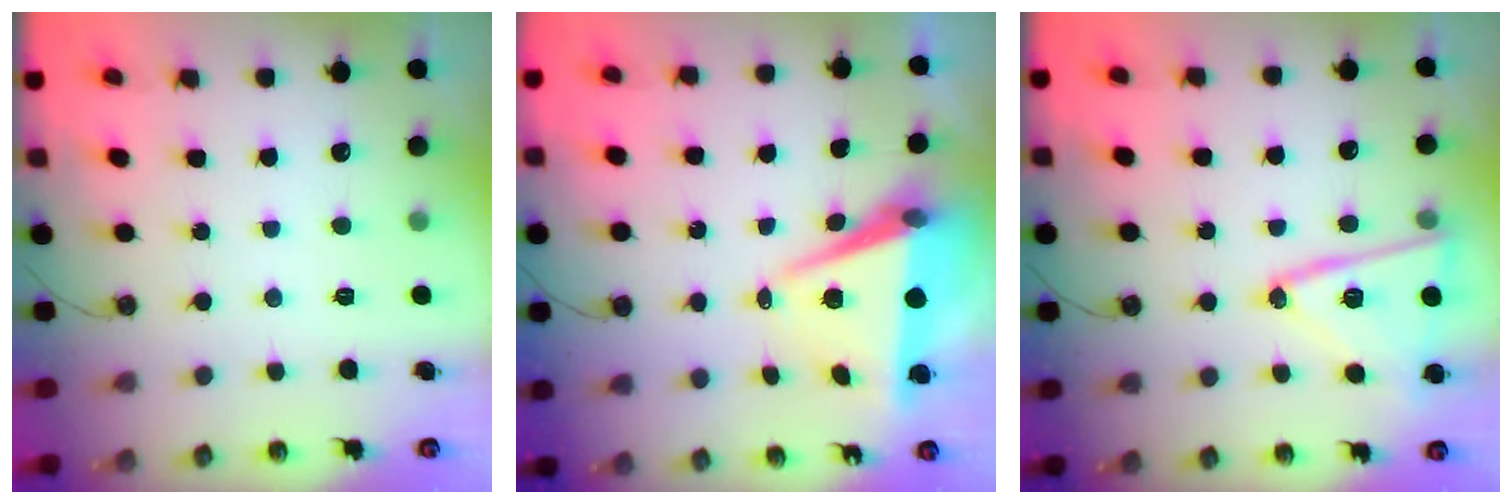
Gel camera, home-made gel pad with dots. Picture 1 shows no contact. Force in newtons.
{"total": 7.9, "press": 6.5, "slide": 4.4}
{"total": 16.6, "press": 16.5, "slide": 1.7}